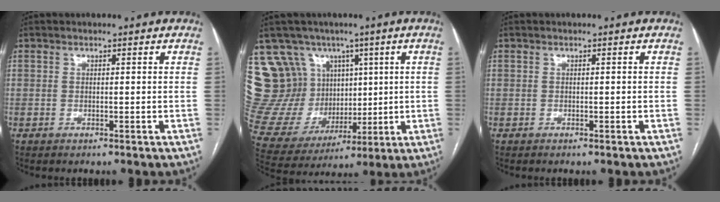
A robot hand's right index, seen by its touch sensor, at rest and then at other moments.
{"total": 20.4, "force": [8.4, 16.9, 7.8], "torque": [-0.191, 0.067, 0.190]}
{"total": 0.0}